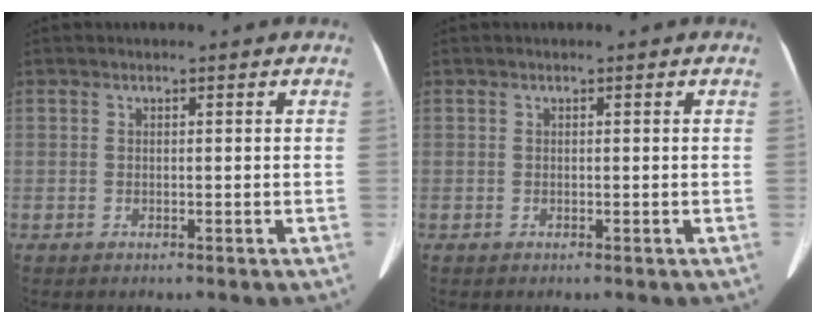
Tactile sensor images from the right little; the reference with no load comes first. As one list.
[{"total": 0.0}]